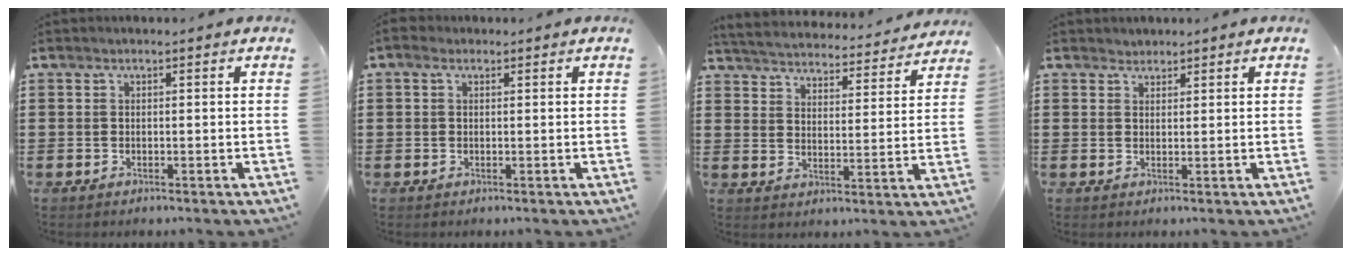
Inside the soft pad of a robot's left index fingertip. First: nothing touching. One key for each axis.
{"total": 1.3, "fx": 0.3, "fy": 0.9, "fz": 1.0, "tx": -0.021, "ty": 0.007, "tz": 0.005}
{"total": 4.1, "fx": 4.1, "fy": -0.2, "fz": 0.1, "tx": -0.028, "ty": -0.036, "tz": 0.065}
{"total": 1.4, "fx": 1.2, "fy": 0.6, "fz": -0.2, "tx": 0.000, "ty": 0.004, "tz": 0.025}